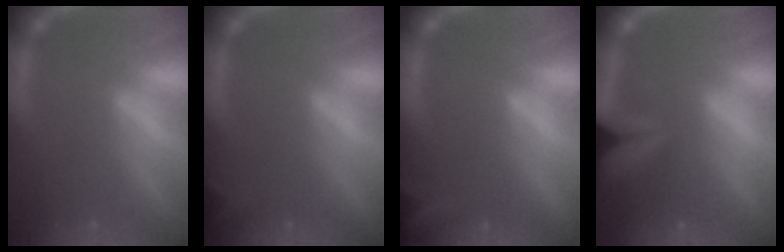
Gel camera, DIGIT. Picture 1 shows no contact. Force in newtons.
{"total": 1.9}
{"total": 5.0}
{"total": 9.4}